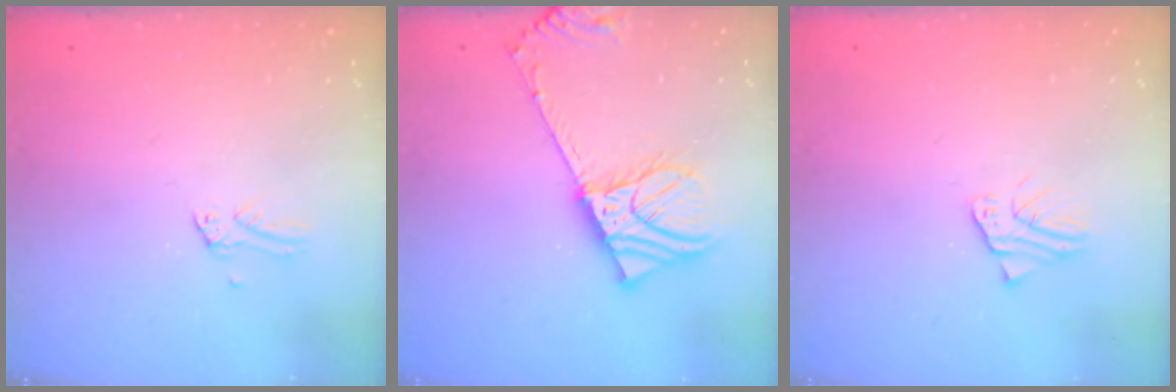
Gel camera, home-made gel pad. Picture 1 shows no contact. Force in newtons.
{"total": 9.5, "press": 9.4, "slide": 1.6}
{"total": 2.5, "press": 2.5, "slide": 0.2}